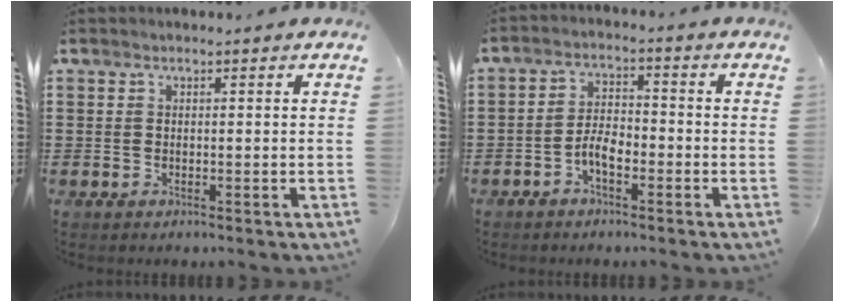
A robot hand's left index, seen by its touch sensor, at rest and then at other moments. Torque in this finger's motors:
{"motor_torque": [0.23, 0.07, 0.32, 0.07]}